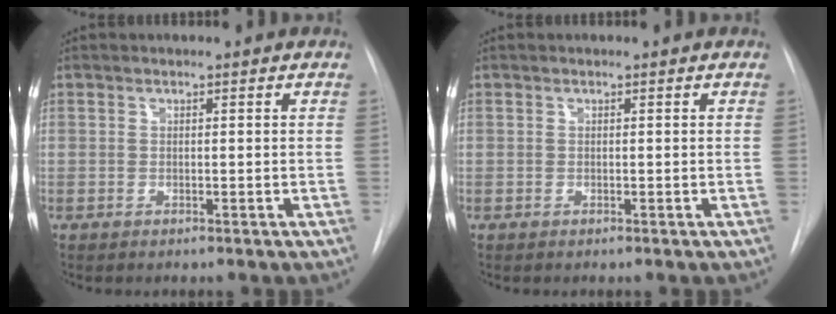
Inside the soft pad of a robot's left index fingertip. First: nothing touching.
{"total": 0.0}